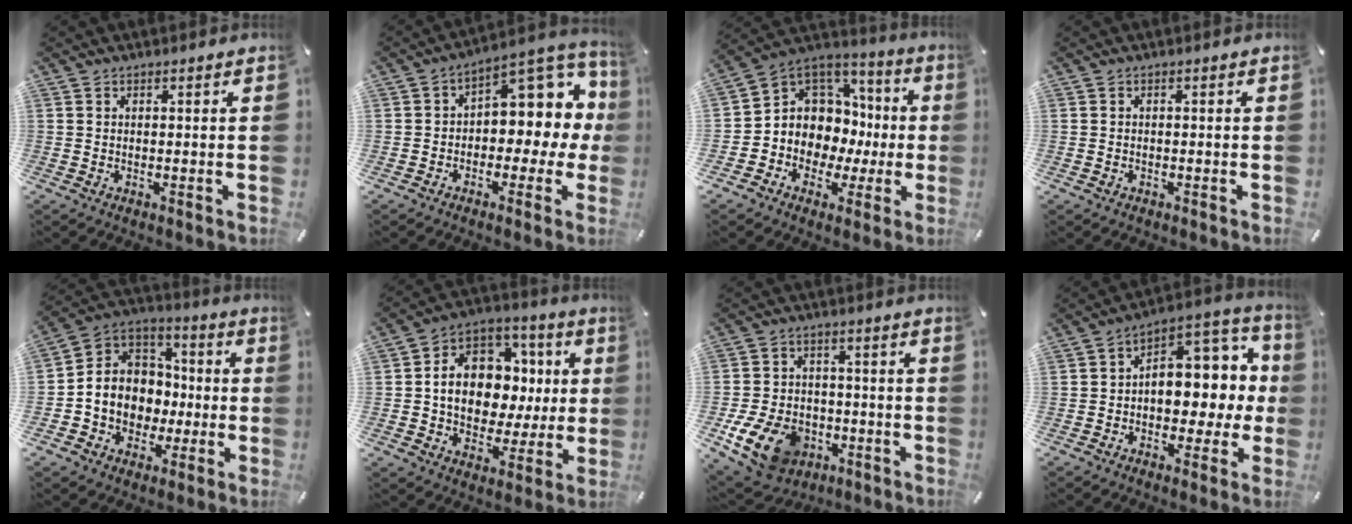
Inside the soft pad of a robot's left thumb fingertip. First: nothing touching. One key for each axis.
{"total": 10.4, "fx": 3.3, "fy": 6.7, "fz": 7.3, "tx": -0.088, "ty": -0.033, "tz": 0.055}
{"total": 7.9, "fx": 0.1, "fy": 7.9, "fz": 0.7, "tx": -0.021, "ty": -0.039, "tz": 0.017}
{"total": 0.7, "fx": -0.5, "fy": 0.5, "fz": 0.3, "tx": -0.004, "ty": 0.002, "tz": -0.011}
{"total": 10.5, "fx": -2.3, "fy": 10.0, "fz": 2.2, "tx": -0.058, "ty": 0.000, "tz": -0.036}
{"total": 14.1, "fx": 0.2, "fy": 11.8, "fz": 7.7, "tx": -0.139, "ty": -0.011, "tz": 0.012}
{"total": 13.3, "fx": -6.0, "fy": 9.5, "fz": 7.1, "tx": -0.130, "ty": 0.038, "tz": -0.102}
{"total": 11.1, "fx": 1.4, "fy": 8.4, "fz": 7.2, "tx": -0.071, "ty": -0.025, "tz": 0.026}